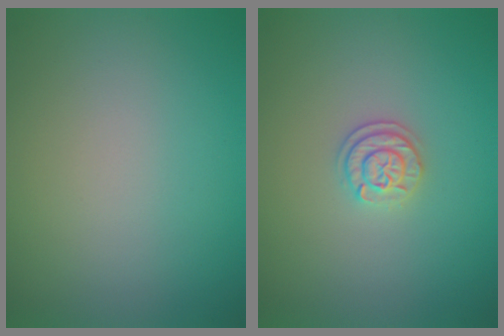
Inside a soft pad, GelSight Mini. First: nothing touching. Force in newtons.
{"total": 2.0, "press": 1.9, "slide": 0.8}